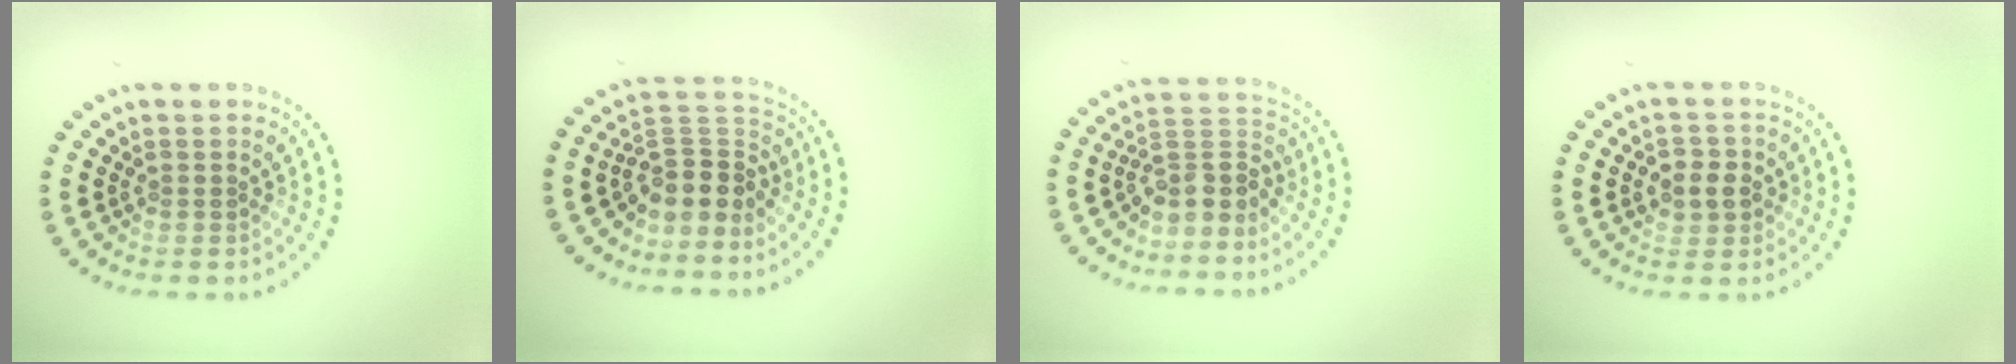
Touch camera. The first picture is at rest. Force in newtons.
{"total": 3.9, "press": 3.0, "slide": 2.5}
{"total": 3.3, "press": 2.5, "slide": 2.2}
{"total": 2.5, "press": 2.4, "slide": 0.6}